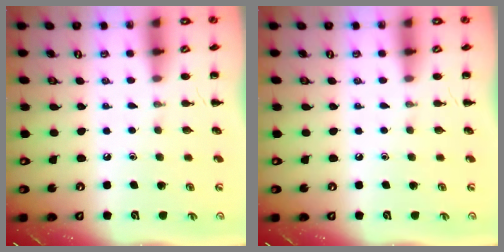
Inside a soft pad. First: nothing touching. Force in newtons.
{"total": 0.0}